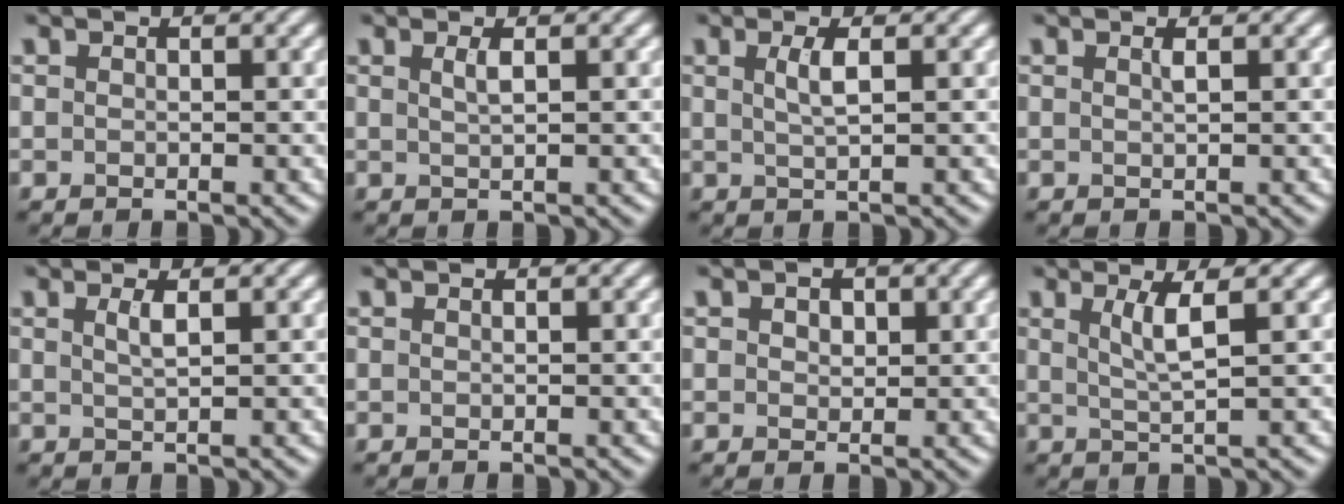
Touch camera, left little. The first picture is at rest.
{"total": 1.3, "force": [0.5, 0.4, 1.2], "torque": [-0.018, 0.003, 0.007]}
{"total": 2.0, "force": [0.6, 0.5, 1.9], "torque": [-0.035, 0.002, 0.009]}
{"total": 0.7, "force": [0.3, 0.2, 0.6], "torque": [-0.008, 0.002, 0.003]}
{"total": 1.5, "force": [0.6, 0.4, 1.3], "torque": [-0.023, 0.002, 0.008]}
{"total": 0.0}
{"total": 1.5, "force": [0.6, 1.0, 0.9], "torque": [-0.014, 0.001, 0.009]}
{"total": 2.8, "force": [1.0, 0.5, 2.6], "torque": [-0.047, -0.001, 0.020]}